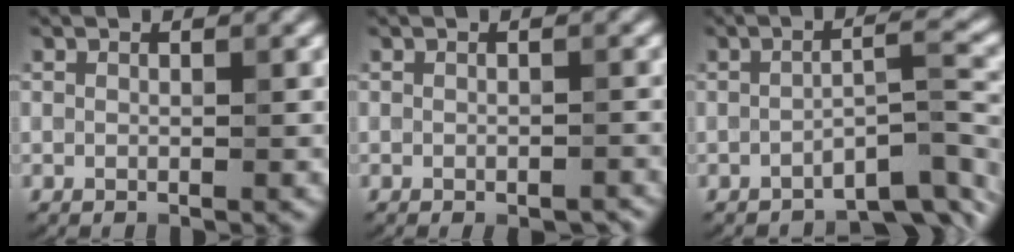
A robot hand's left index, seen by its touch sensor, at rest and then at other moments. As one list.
[{"total": 1.1, "force": [-0.9, 0.2, 0.5], "torque": [-0.010, -0.002, -0.010]}, {"total": 5.7, "force": [-4.1, 0.9, 3.8], "torque": [-0.051, 0.011, -0.066]}]